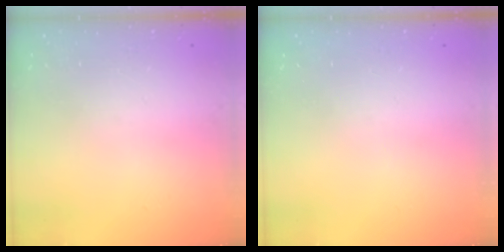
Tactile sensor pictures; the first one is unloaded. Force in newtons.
{"total": 0.0}